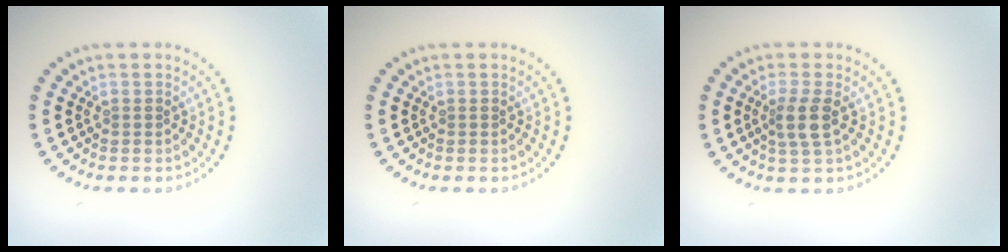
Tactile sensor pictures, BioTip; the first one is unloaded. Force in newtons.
{"total": 0.0}
{"total": 2.3, "press": 2.0, "slide": 1.2}